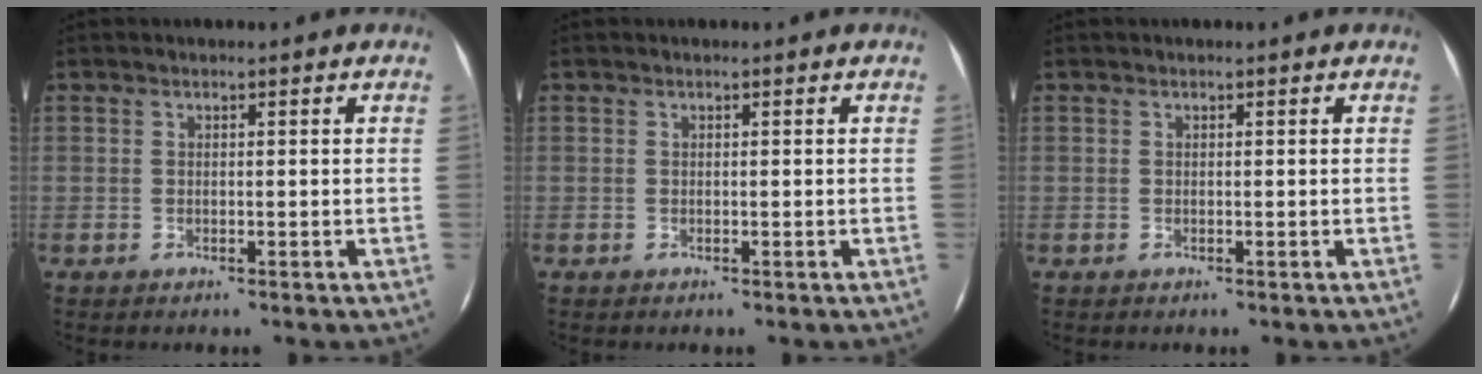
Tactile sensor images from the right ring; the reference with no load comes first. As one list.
[{"total": 0.0}, {"total": 0.0}]